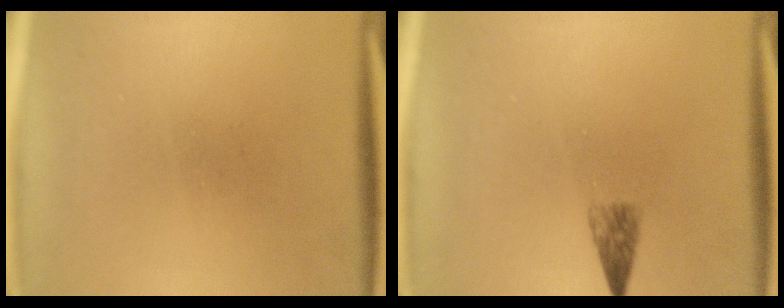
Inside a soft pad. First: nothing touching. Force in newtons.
{"total": 2.0}